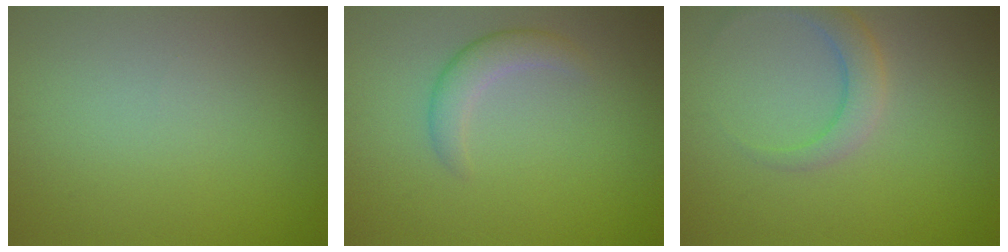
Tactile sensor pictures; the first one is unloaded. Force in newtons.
{"total": 2.5, "press": 2.5, "slide": 0.2}
{"total": 2.9, "press": 2.9, "slide": 0.1}